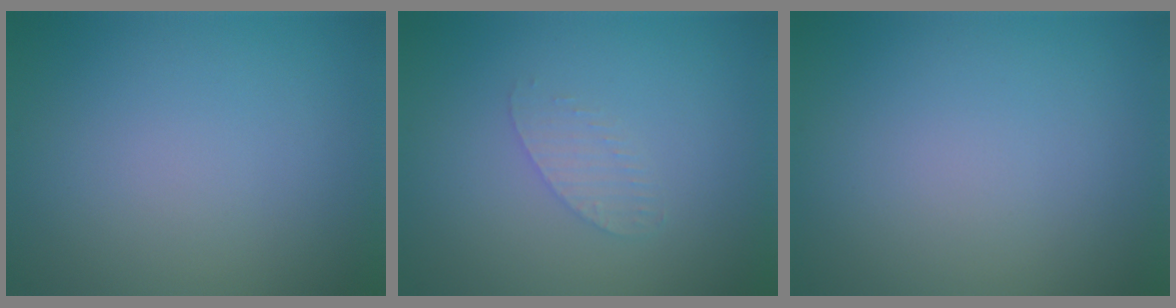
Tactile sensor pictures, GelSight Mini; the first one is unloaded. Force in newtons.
{"total": 1.4, "press": 1.4, "slide": 0.1}
{"total": 0.0}